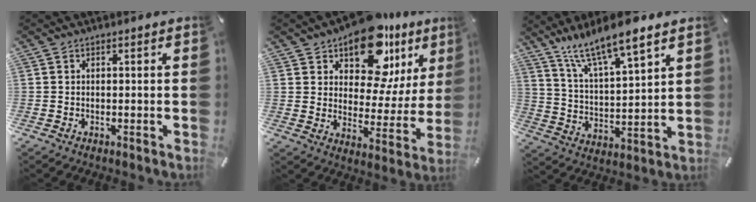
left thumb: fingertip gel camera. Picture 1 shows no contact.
{"total": 16.4, "force": [11.6, 8.6, 7.9], "torque": [-0.126, -0.085, 0.204]}
{"total": 11.9, "force": [10.5, 1.6, 5.3], "torque": [-0.122, -0.064, 0.185]}